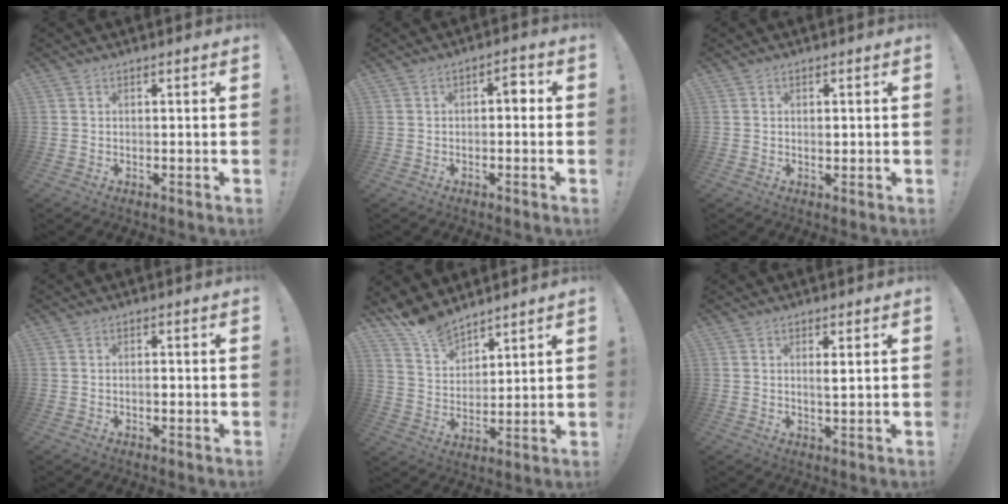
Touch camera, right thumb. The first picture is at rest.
{"total": 3.4, "force": [-0.6, 1.7, 2.8], "torque": [-0.044, 0.010, -0.018]}
{"total": 0.9, "force": [0.0, 0.7, 0.5], "torque": [-0.002, 0.001, -0.003]}
{"total": 1.2, "force": [-0.5, 0.6, 0.8], "torque": [-0.022, 0.005, -0.008]}
{"total": 9.9, "force": [9.0, 3.7, 1.8], "torque": [-0.047, -0.069, 0.176]}
{"total": 2.3, "force": [0.9, 0.2, 2.1], "torque": [-0.032, -0.009, 0.012]}